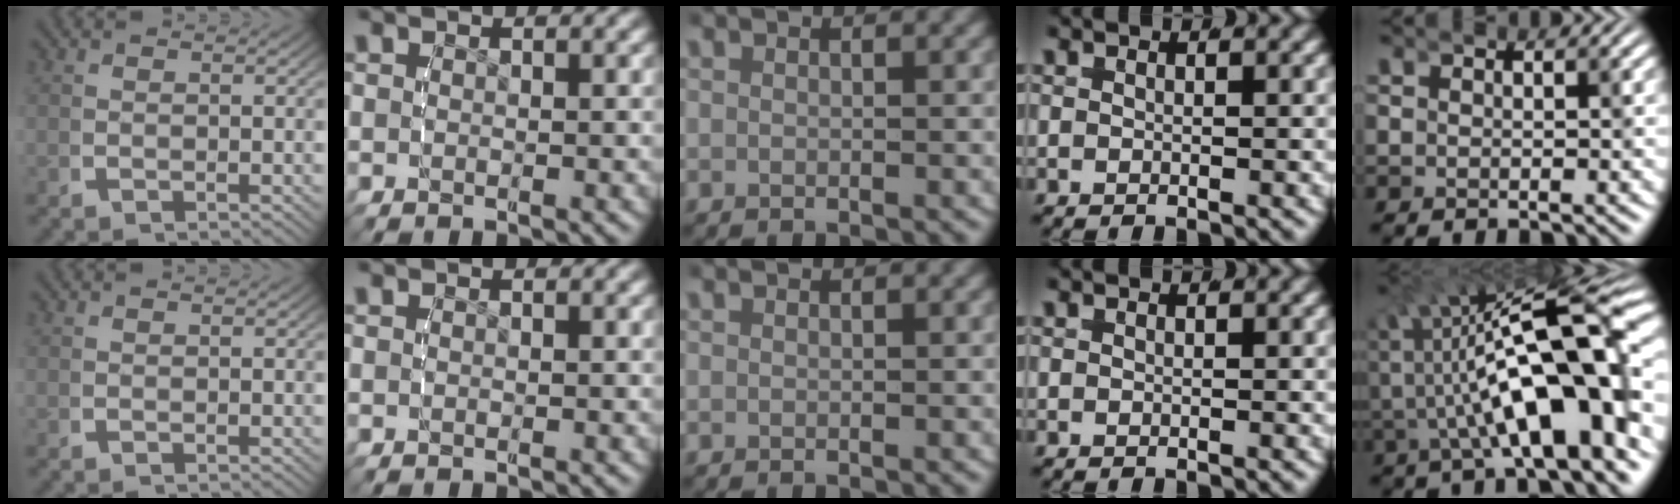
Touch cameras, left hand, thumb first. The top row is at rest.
{"little": {"total": 10.2, "force": [-3.7, 4.1, 8.6], "torque": [-0.146, -0.008, -0.059]}}